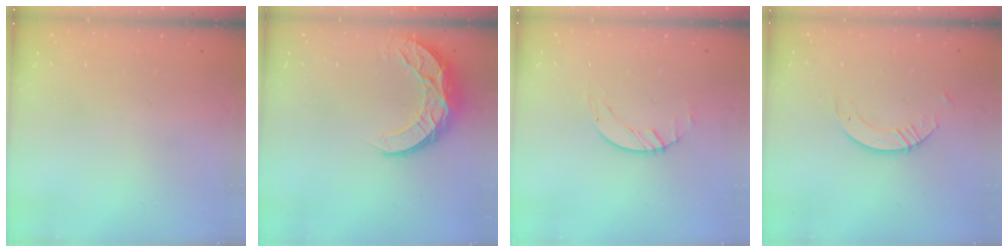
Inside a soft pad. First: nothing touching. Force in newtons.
{"total": 10.1, "press": 10.1, "slide": 0.7}
{"total": 0.8, "press": 0.8, "slide": 0.2}
{"total": 3.8, "press": 3.7, "slide": 0.4}